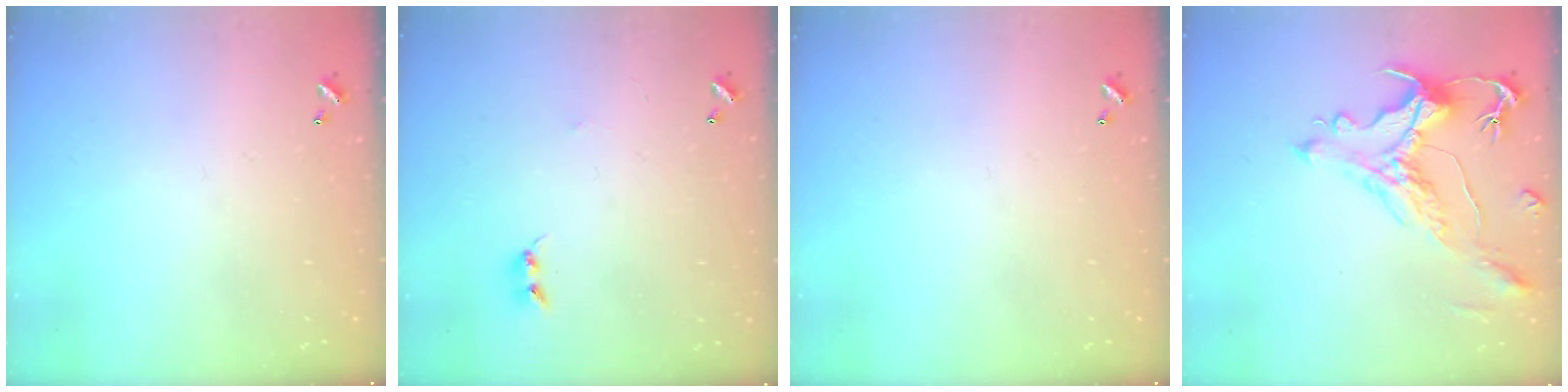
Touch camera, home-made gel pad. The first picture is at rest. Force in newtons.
{"total": 2.5, "press": 2.5, "slide": 0.4}
{"total": 0.0}
{"total": 1.2, "press": 0.2, "slide": 1.2}